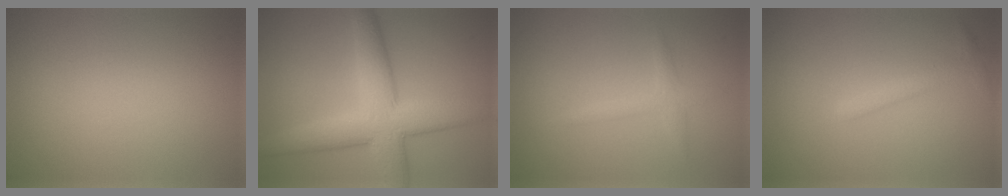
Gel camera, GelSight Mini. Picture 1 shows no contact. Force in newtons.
{"total": 8.0, "press": 8.0, "slide": 0.3}
{"total": 1.6, "press": 1.6, "slide": 0.0}
{"total": 1.5, "press": 1.5, "slide": 0.1}